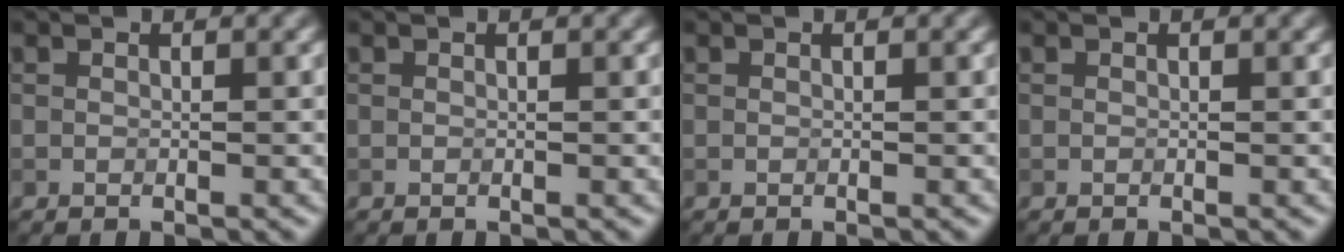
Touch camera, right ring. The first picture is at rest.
{"total": 0.0}
{"total": 0.0}
{"total": 0.0}